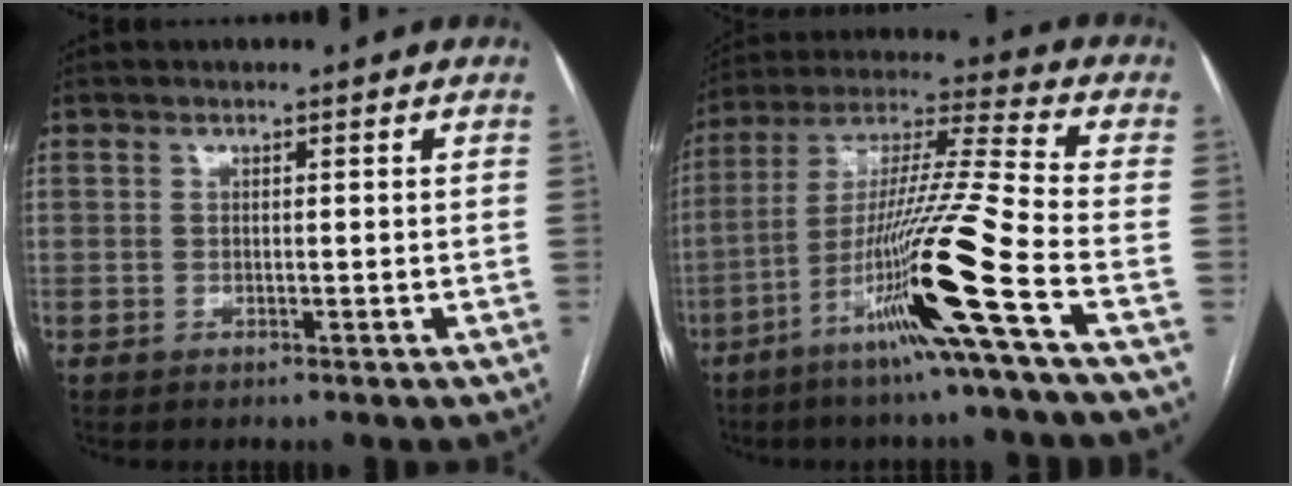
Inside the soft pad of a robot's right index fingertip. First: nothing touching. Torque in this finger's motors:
{"motor_torque": [2.14, 0.00, 1.05, 0.21]}